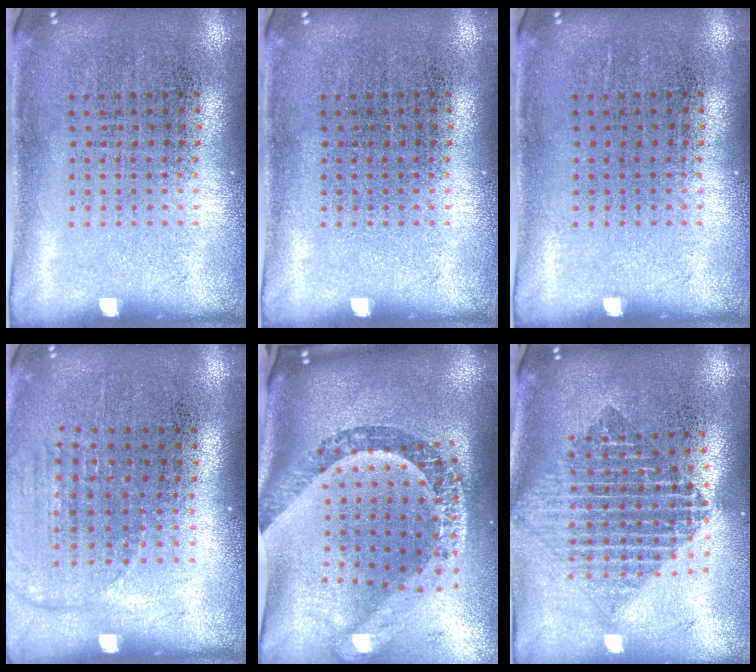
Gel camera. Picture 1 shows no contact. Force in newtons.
{"total": 0.0}
{"total": 0.0}
{"total": 1.1, "press": 1.1, "slide": 0.4}
{"total": 3.5, "press": 2.4, "slide": 2.5}
{"total": 1.9, "press": 1.6, "slide": 1.1}